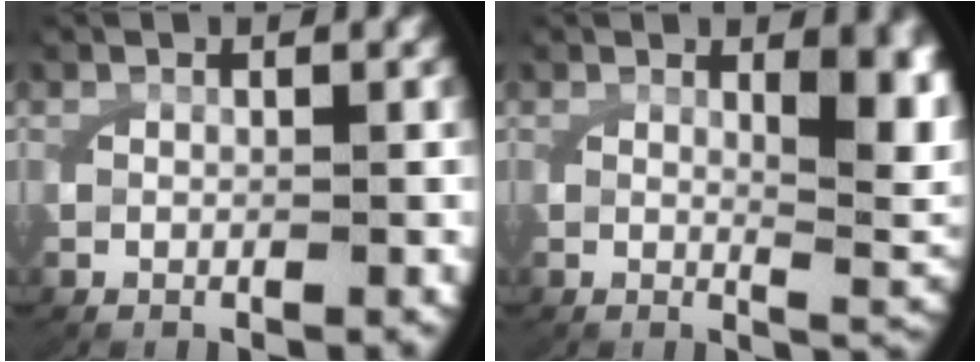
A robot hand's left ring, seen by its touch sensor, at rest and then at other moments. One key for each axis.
{"total": 4.7, "fx": 1.3, "fy": 1.3, "fz": 4.3, "tx": -0.053, "ty": -0.015, "tz": 0.021}